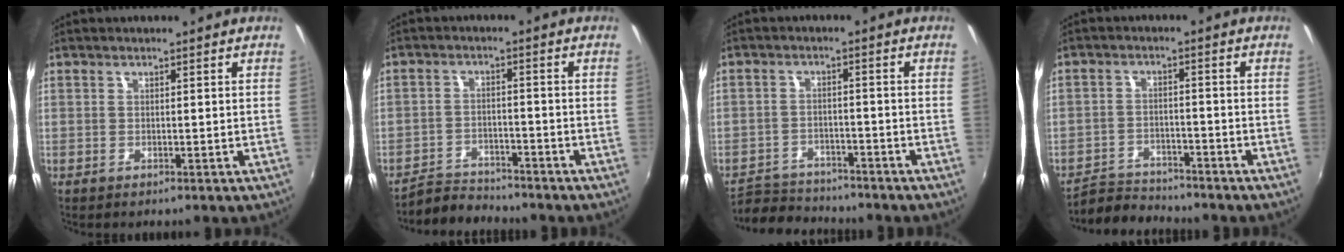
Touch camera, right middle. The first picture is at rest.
{"total": 5.7, "force": [-5.5, 1.5, -0.1], "torque": [-0.019, 0.007, -0.098]}
{"total": 8.2, "force": [-7.5, 3.0, 1.0], "torque": [-0.039, 0.010, -0.126]}
{"total": 6.5, "force": [-6.3, 1.6, 0.0], "torque": [-0.024, 0.007, -0.113]}